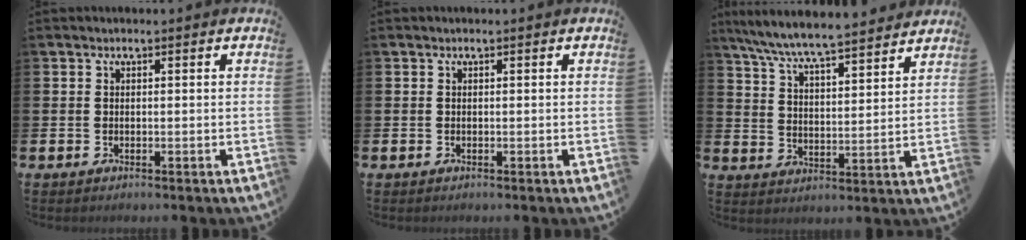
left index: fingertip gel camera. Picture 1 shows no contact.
{"total": 0.0}
{"total": 7.5, "force": [7.2, 0.0, 2.2], "torque": [-0.075, -0.048, 0.128]}